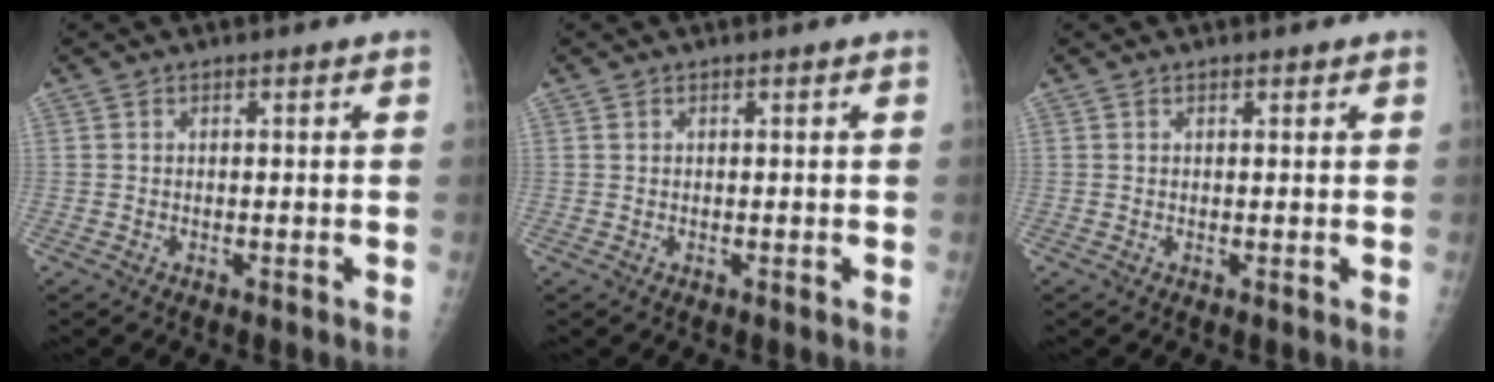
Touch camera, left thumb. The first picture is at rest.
{"total": 0.0}
{"total": 0.6, "force": [0.4, 0.3, 0.2], "torque": [-0.001, -0.003, 0.004]}